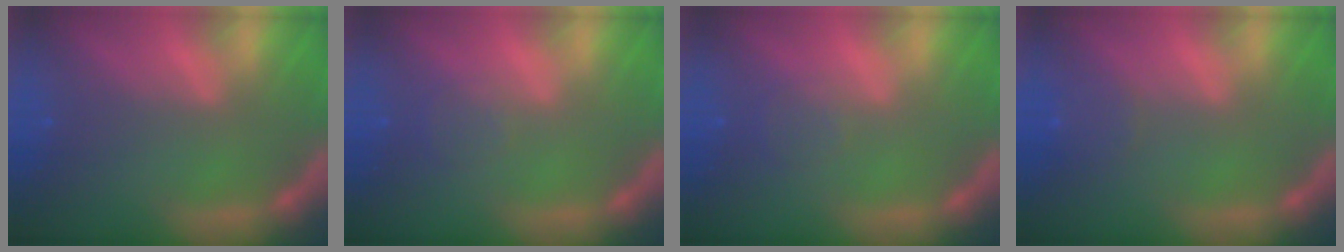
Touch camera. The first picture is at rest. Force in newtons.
{"total": 1.5}
{"total": 1.5}
{"total": 1.9}